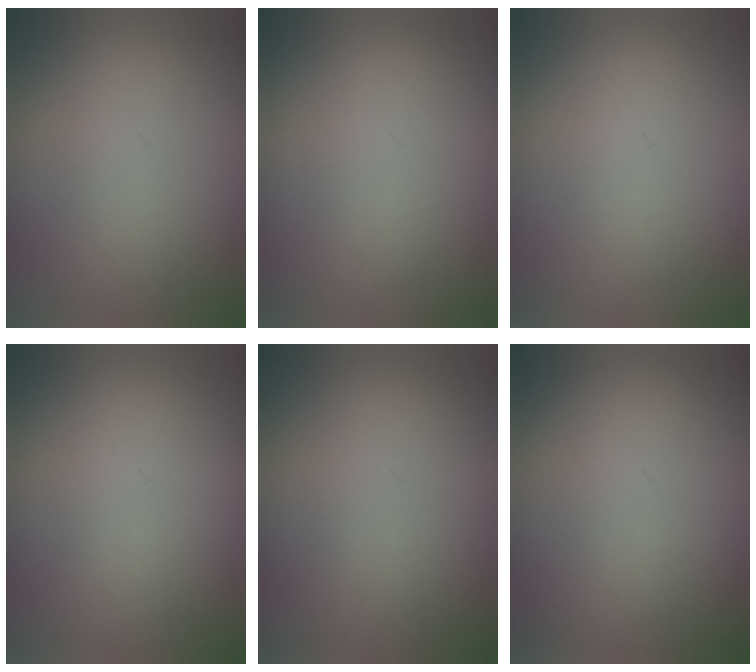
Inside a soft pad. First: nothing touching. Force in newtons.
{"total": 1.1}
{"total": 1.3}
{"total": 1.0}
{"total": 0.0}
{"total": 1.2}